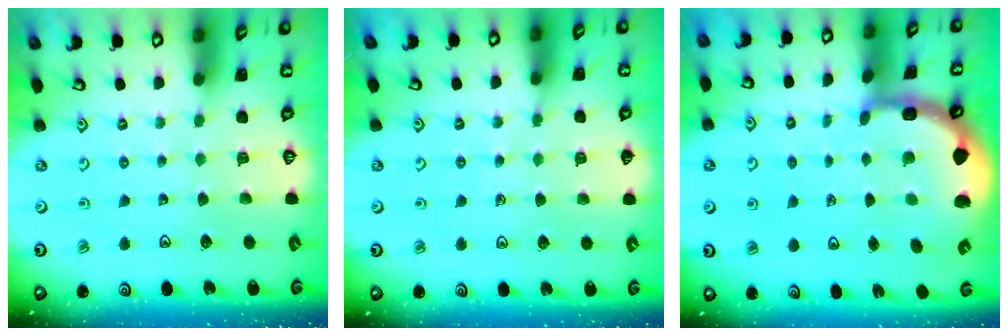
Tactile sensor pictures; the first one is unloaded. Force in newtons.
{"total": 5.1, "press": 5.0, "slide": 1.2}
{"total": 4.6, "press": 4.5, "slide": 1.1}